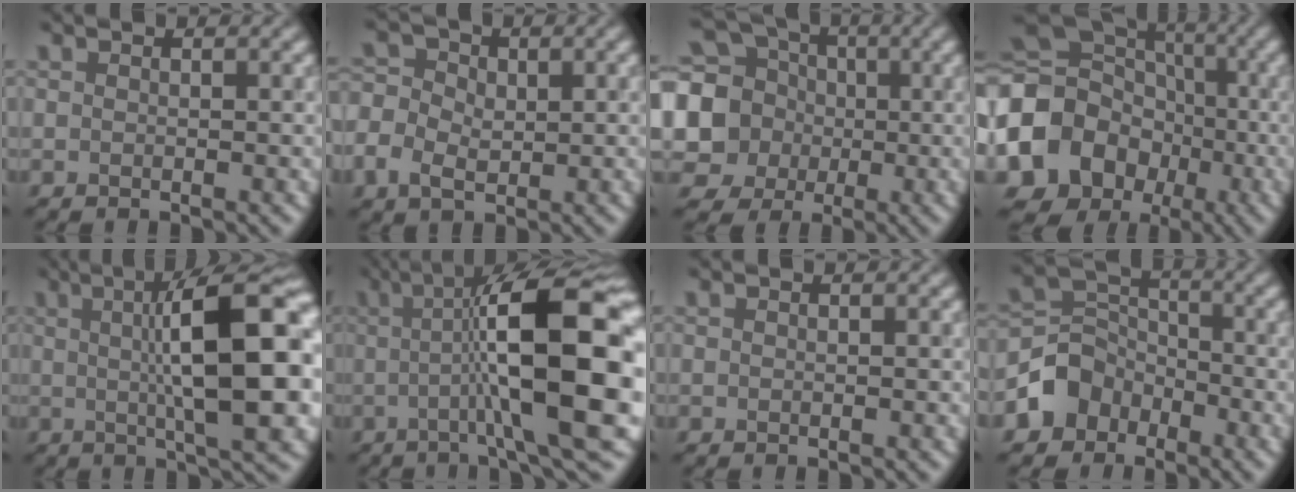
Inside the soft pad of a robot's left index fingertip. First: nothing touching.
{"total": 4.5, "force": [-0.5, 3.7, 2.5], "torque": [-0.042, 0.005, -0.017]}
{"total": 9.4, "force": [0.4, 8.6, 3.9], "torque": [-0.108, 0.006, -0.025]}
{"total": 17.1, "force": [-3.7, 14.8, 7.8], "torque": [-0.173, -0.010, -0.095]}
{"total": 13.7, "force": [1.6, 3.5, 13.2], "torque": [-0.169, 0.014, 0.021]}
{"total": 14.8, "force": [0.2, 3.3, 14.4], "torque": [-0.191, 0.019, -0.001]}
{"total": 0.0}
{"total": 4.4, "force": [-2.4, 3.5, 1.0], "torque": [-0.010, 0.006, -0.056]}